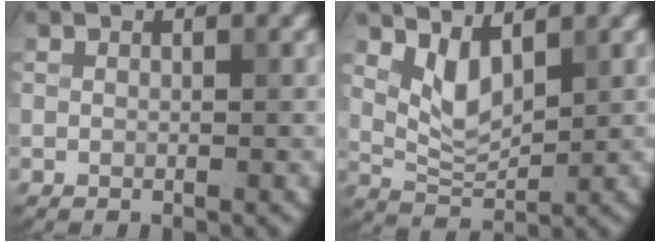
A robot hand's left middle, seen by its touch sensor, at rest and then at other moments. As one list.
[{"total": 3.4, "force": [1.8, 1.5, 2.5], "torque": [-0.055, -0.009, 0.042]}]